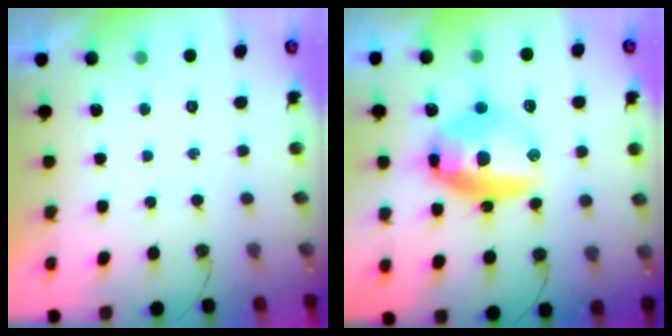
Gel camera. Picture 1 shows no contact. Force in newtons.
{"total": 17.5, "press": 16.5, "slide": 5.9}